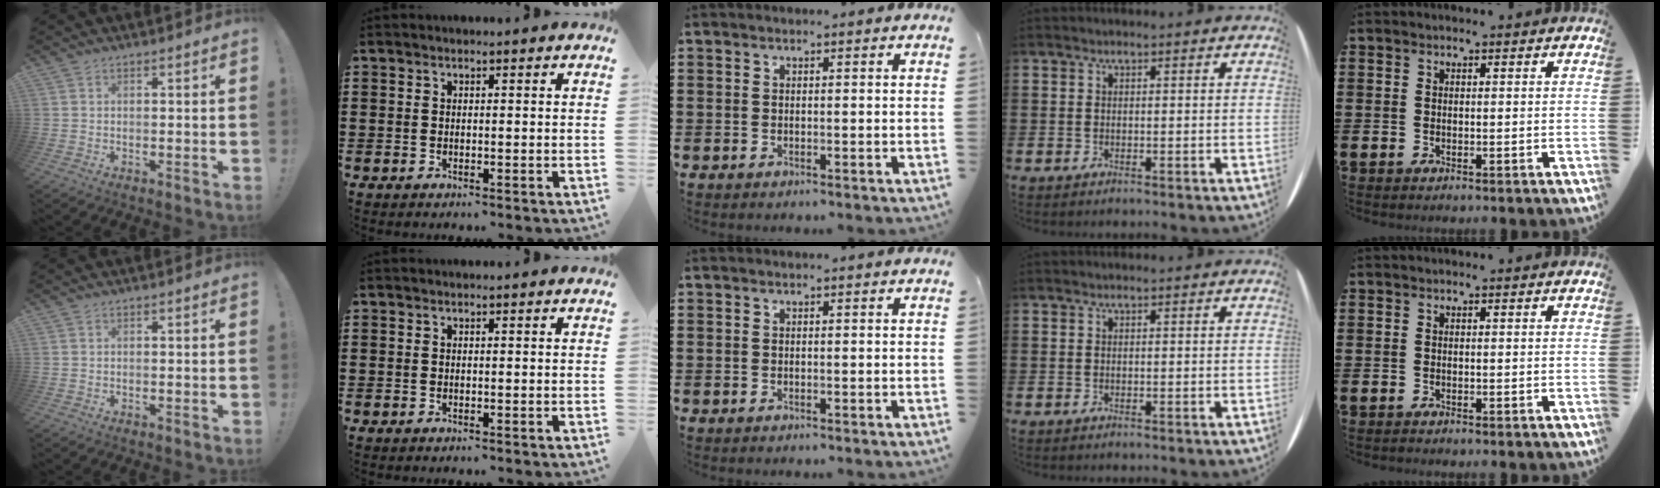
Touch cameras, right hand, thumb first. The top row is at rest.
{}